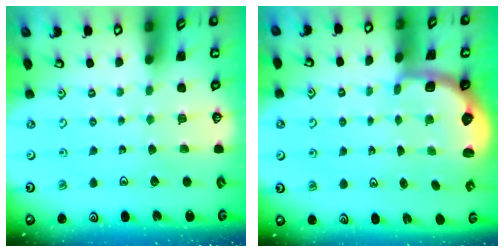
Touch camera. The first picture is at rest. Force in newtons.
{"total": 2.6, "press": 1.9, "slide": 1.7}